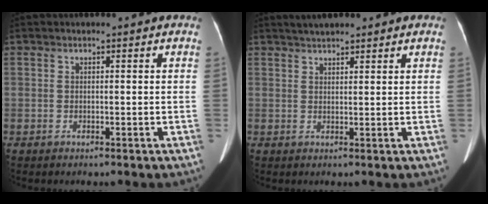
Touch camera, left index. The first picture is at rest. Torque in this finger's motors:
{"motor_torque": [0.27, -1.54, 0.21, 0.07]}